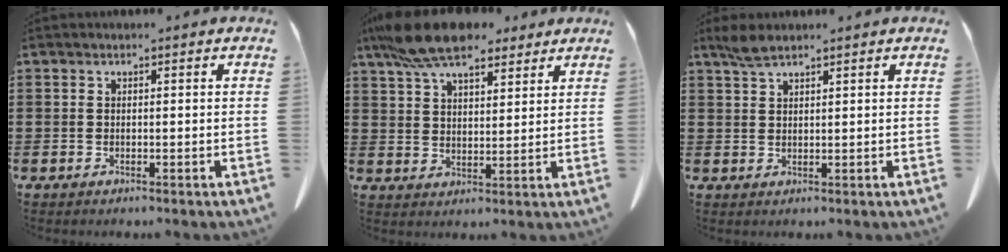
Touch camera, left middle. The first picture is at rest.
{"total": 10.2, "force": [8.1, 3.4, 5.2], "torque": [-0.118, -0.012, 0.151]}
{"total": 2.6, "force": [2.1, 0.5, 1.5], "torque": [-0.036, 0.001, 0.039]}